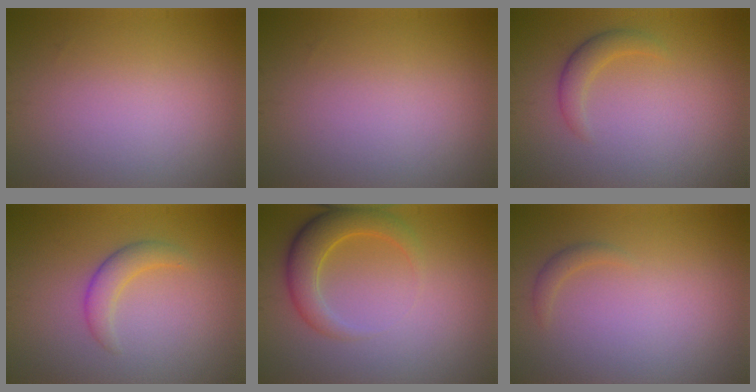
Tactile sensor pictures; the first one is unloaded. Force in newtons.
{"total": 0.0}
{"total": 1.8, "press": 1.8, "slide": 0.0}
{"total": 2.2, "press": 2.2, "slide": 0.2}
{"total": 4.0, "press": 4.0, "slide": 0.3}
{"total": 0.9, "press": 0.9, "slide": 0.0}